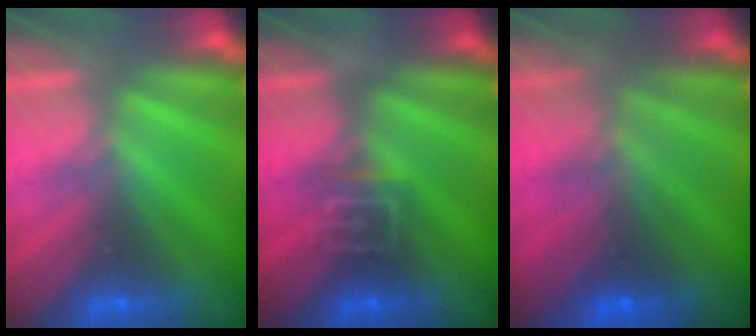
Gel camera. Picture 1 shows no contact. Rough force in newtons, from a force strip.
{"total": 2.9}
{"total": 7.5}